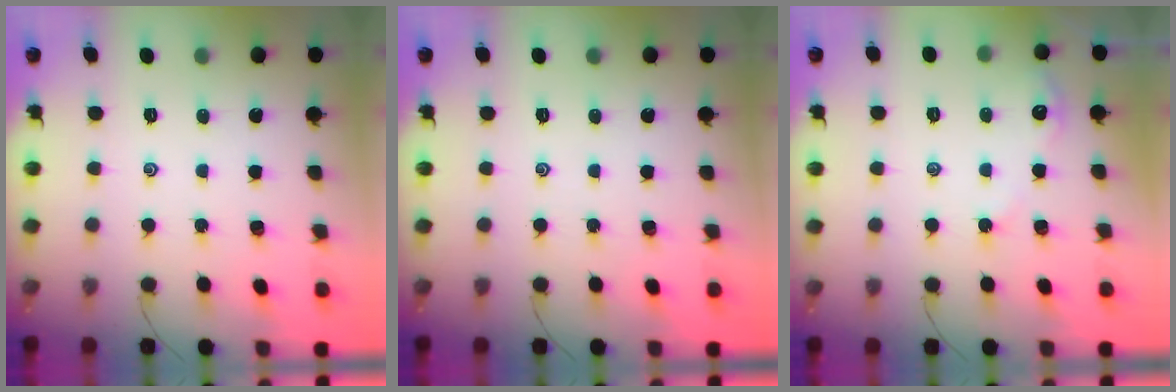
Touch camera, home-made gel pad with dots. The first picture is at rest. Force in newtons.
{"total": 0.0}
{"total": 3.4, "press": 3.4, "slide": 0.4}